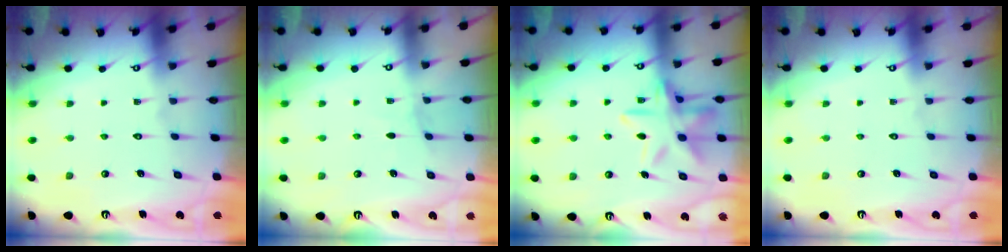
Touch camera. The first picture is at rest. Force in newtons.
{"total": 2.7, "press": 2.7, "slide": 0.3}
{"total": 14.6, "press": 14.6, "slide": 1.1}
{"total": 0.0}